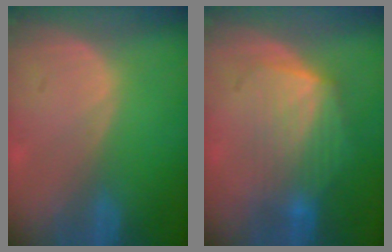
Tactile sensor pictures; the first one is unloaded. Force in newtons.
{"total": 6.7, "press": 6.7, "slide": 0.7}